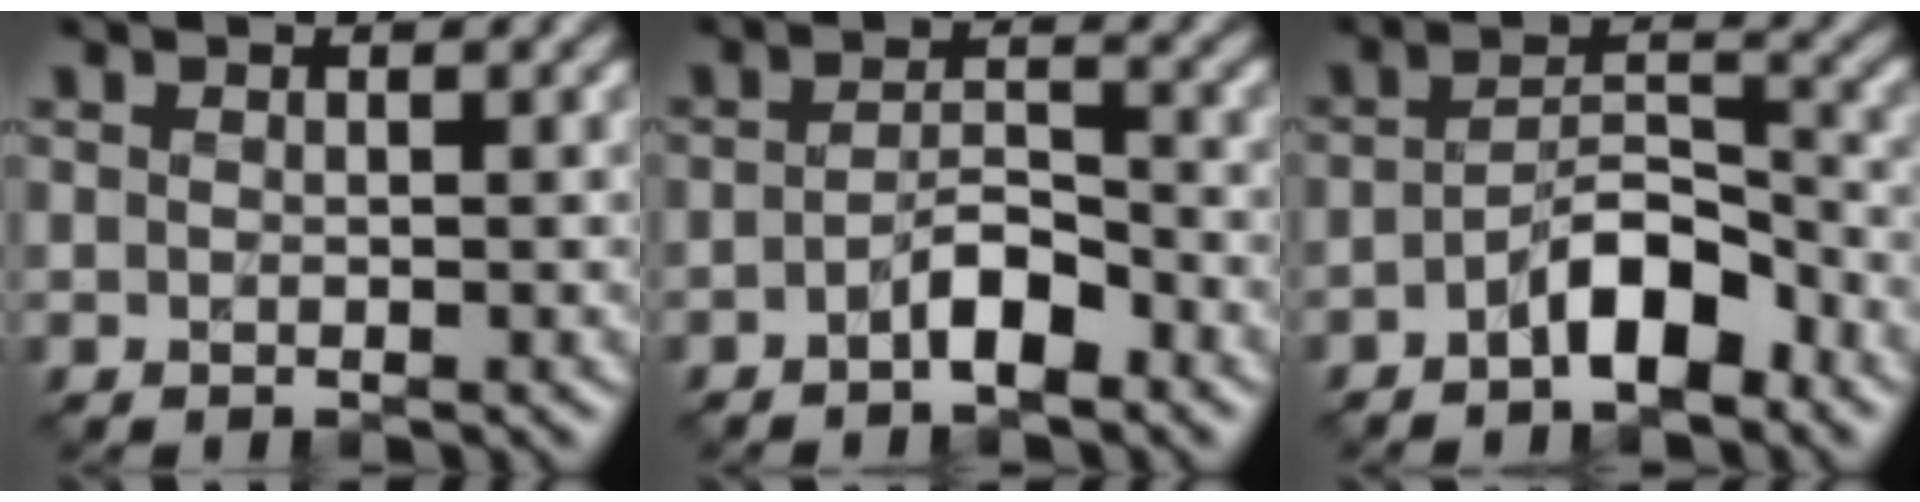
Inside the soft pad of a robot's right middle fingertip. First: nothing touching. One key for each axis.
{"total": 2.7, "fx": -1.6, "fy": 0.9, "fz": 2.0, "tx": -0.035, "ty": 0.008, "tz": -0.033}
{"total": 4.3, "fx": -2.5, "fy": 1.6, "fz": 3.2, "tx": -0.052, "ty": 0.013, "tz": -0.044}